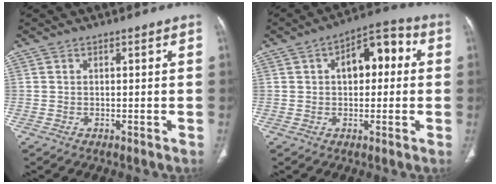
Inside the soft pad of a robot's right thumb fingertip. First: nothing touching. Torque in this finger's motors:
{"motor_torque": [-0.70, 0.81, 0.91, 0.24, 0.04]}